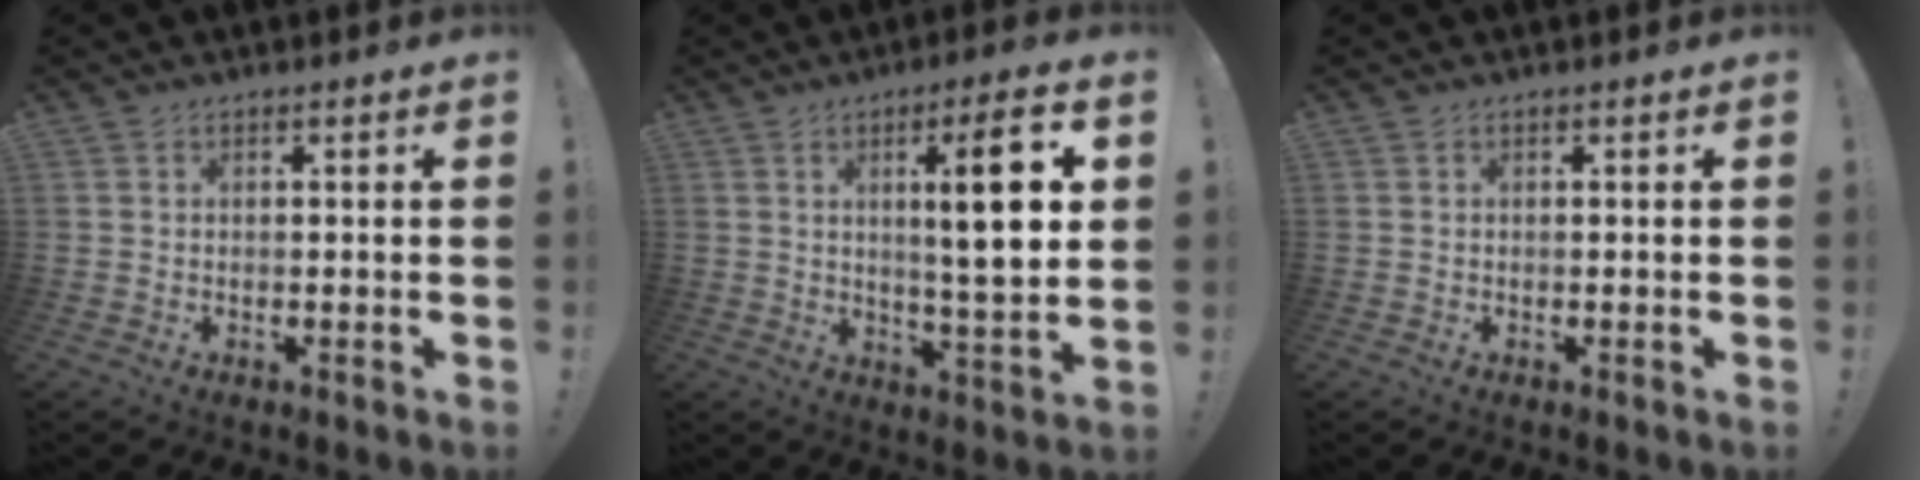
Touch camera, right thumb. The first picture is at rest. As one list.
[{"total": 14.2, "force": [3.8, 1.4, 13.6], "torque": [-0.200, -0.015, 0.042]}, {"total": 0.0}]